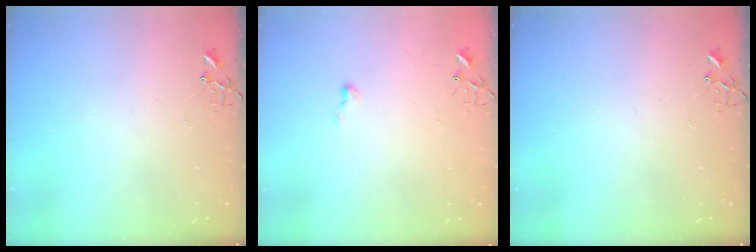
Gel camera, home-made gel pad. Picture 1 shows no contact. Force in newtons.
{"total": 4.5, "press": 4.5, "slide": 0.4}
{"total": 0.0}